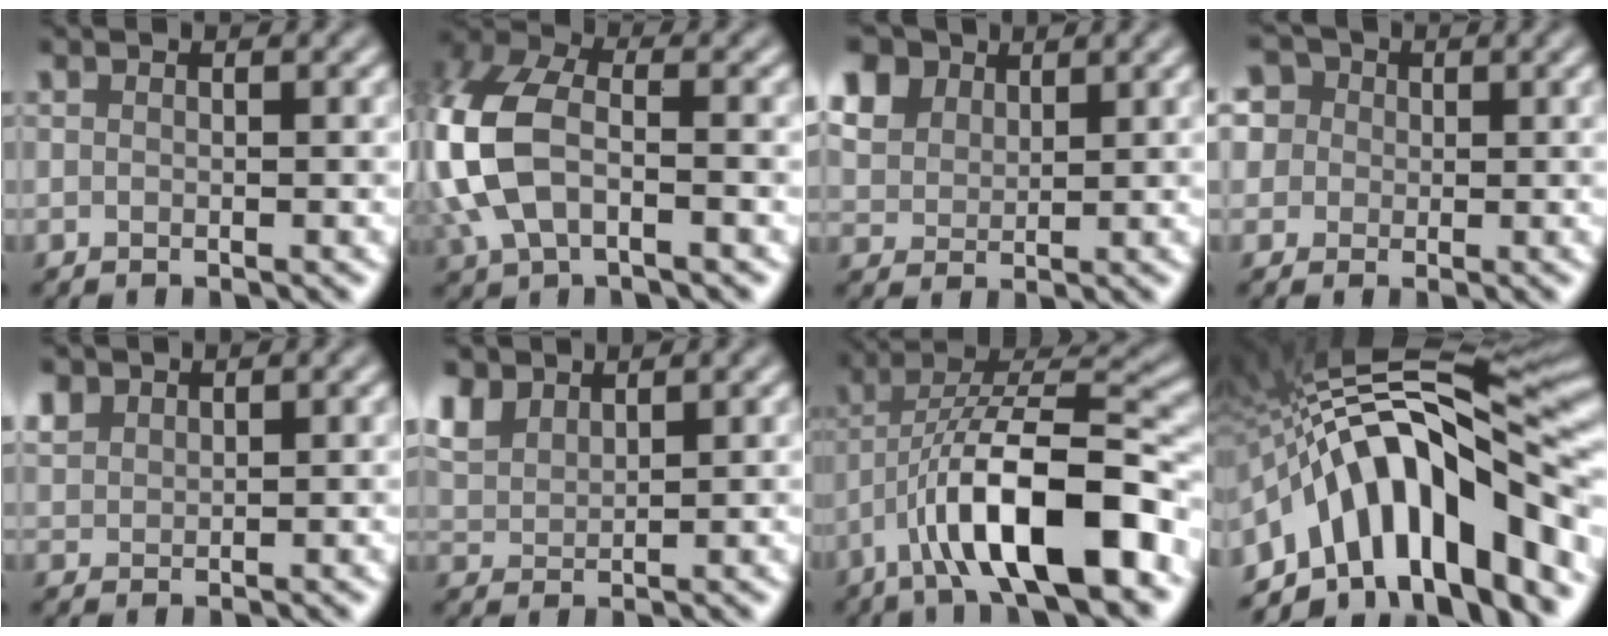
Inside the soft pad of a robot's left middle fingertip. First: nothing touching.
{"total": 9.3, "force": [-0.8, 5.5, 7.4], "torque": [-0.200, 0.007, -0.026]}
{"total": 9.5, "force": [5.8, 6.2, 4.3], "torque": [-0.130, 0.027, 0.096]}
{"total": 8.8, "force": [4.1, 6.6, 4.2], "torque": [-0.072, 0.037, 0.029]}
{"total": 2.0, "force": [1.7, 1.0, 0.4], "torque": [-0.015, 0.006, 0.038]}
{"total": 4.1, "force": [3.1, 2.0, 1.8], "torque": [-0.051, 0.010, 0.063]}
{"total": 11.4, "force": [-5.4, 2.9, 9.6], "torque": [-0.152, 0.020, -0.094]}
{"total": 15.0, "force": [-5.7, 6.0, 12.5], "torque": [-0.174, 0.032, -0.106]}